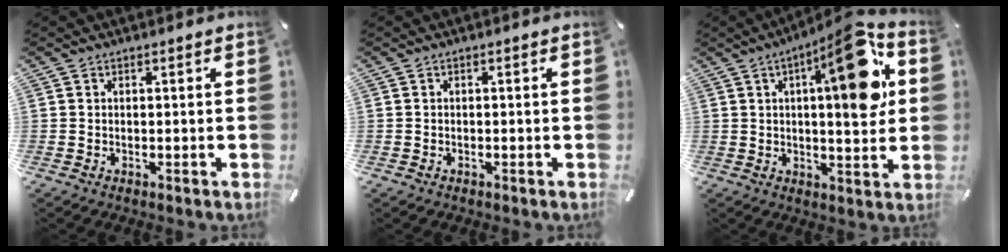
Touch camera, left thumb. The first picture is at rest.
{"total": 0.5, "force": [-0.3, 0.3, 0.2], "torque": [-0.003, 0.001, -0.008]}
{"total": 19.4, "force": [6.7, 6.3, 17.2], "torque": [-0.229, -0.030, 0.093]}